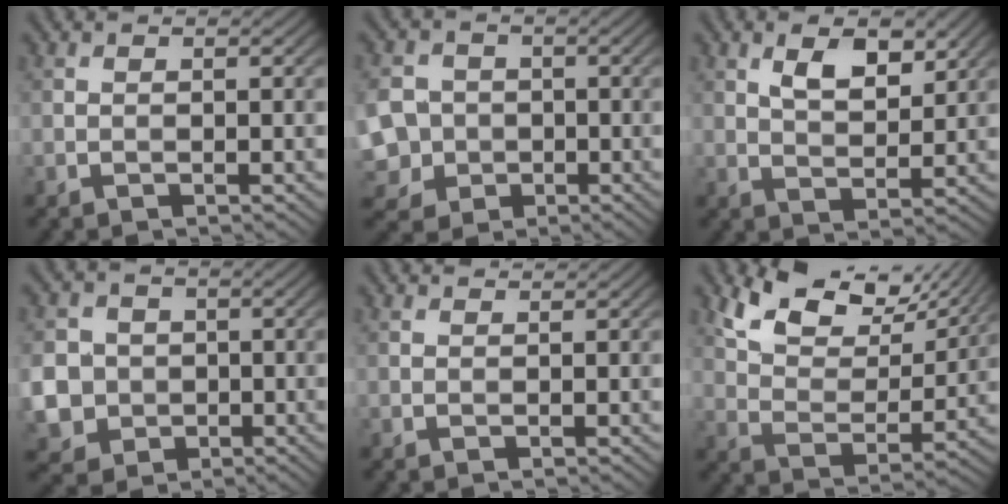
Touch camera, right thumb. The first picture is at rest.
{"total": 8.8, "force": [-1.5, 8.1, 3.1], "torque": [-0.109, -0.014, -0.054]}
{"total": 5.2, "force": [2.8, 2.4, 3.7], "torque": [-0.070, -0.005, 0.052]}
{"total": 9.7, "force": [-1.1, 9.2, 2.9], "torque": [-0.129, -0.019, -0.041]}
{"total": 0.9, "force": [0.9, -0.1, 0.2], "torque": [-0.012, -0.001, 0.017]}
{"total": 12.5, "force": [8.8, 5.2, 7.2], "torque": [-0.147, -0.001, 0.146]}